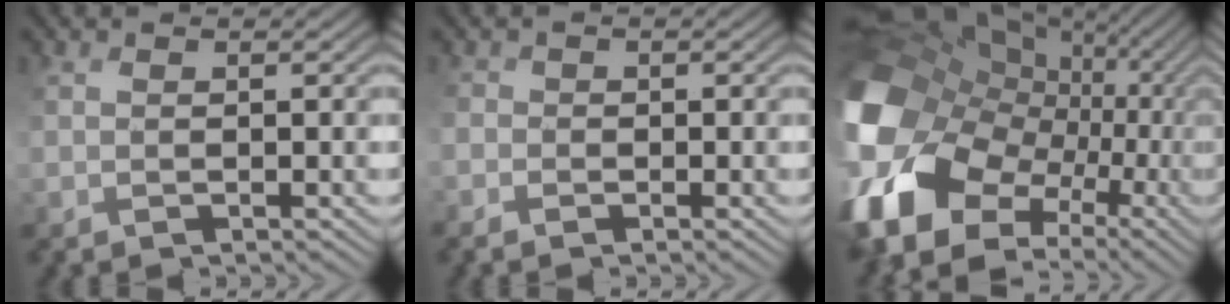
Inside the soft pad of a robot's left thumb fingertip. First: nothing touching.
{"total": 2.1, "force": [-1.4, 1.5, 0.5], "torque": [-0.013, -0.006, -0.035]}
{"total": 22.3, "force": [-2.0, 18.4, 12.5], "torque": [-0.315, -0.049, -0.056]}